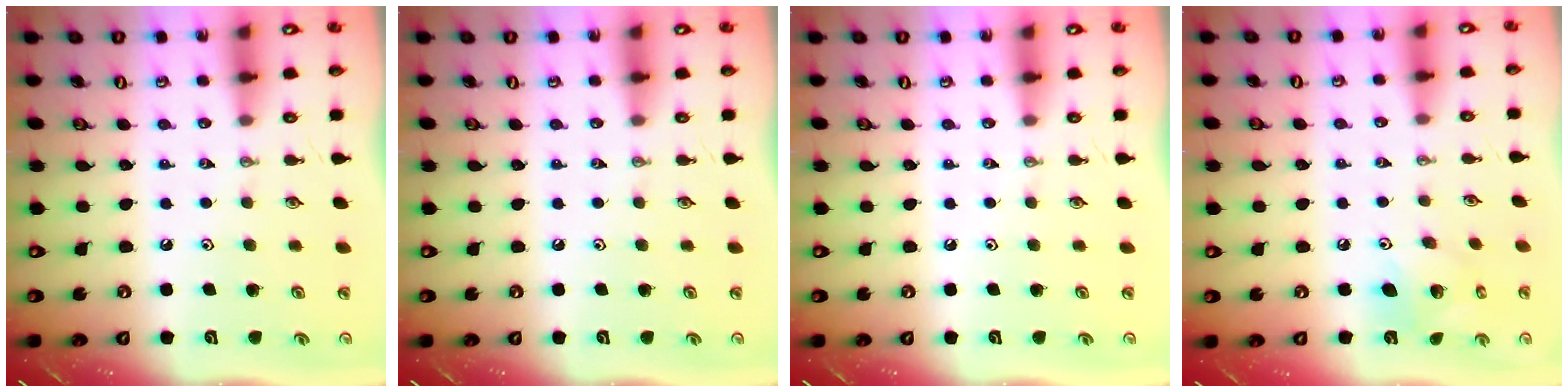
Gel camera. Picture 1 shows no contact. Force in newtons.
{"total": 0.0}
{"total": 0.0}
{"total": 9.7, "press": 9.7, "slide": 0.4}